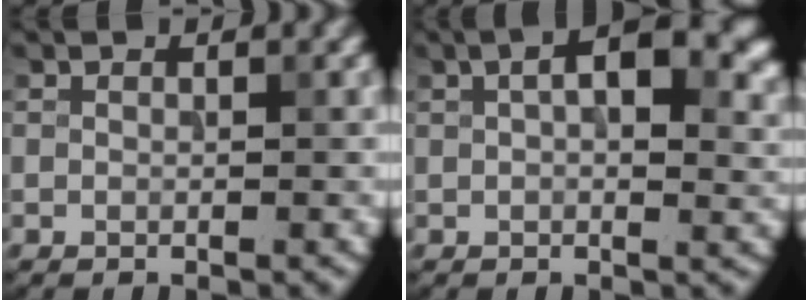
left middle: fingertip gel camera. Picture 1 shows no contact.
{"total": 7.9, "force": [2.5, 3.9, 6.4], "torque": [-0.081, 0.014, 0.031]}